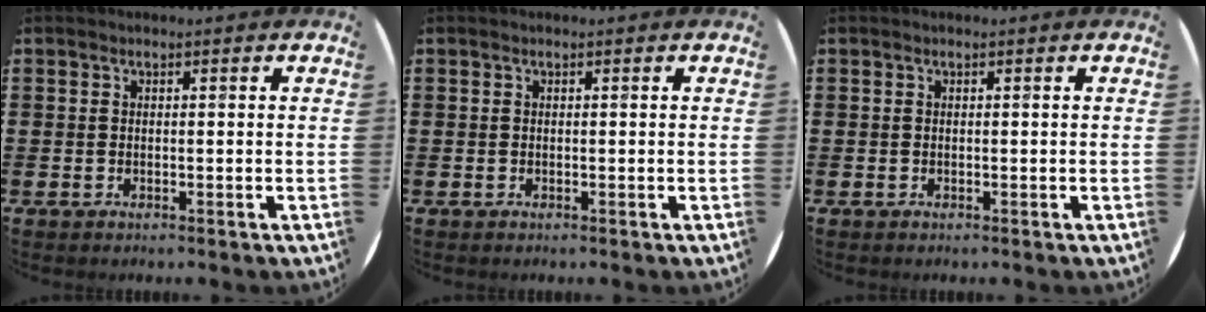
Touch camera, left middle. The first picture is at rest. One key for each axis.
{"total": 0.0}
{"total": 0.0}